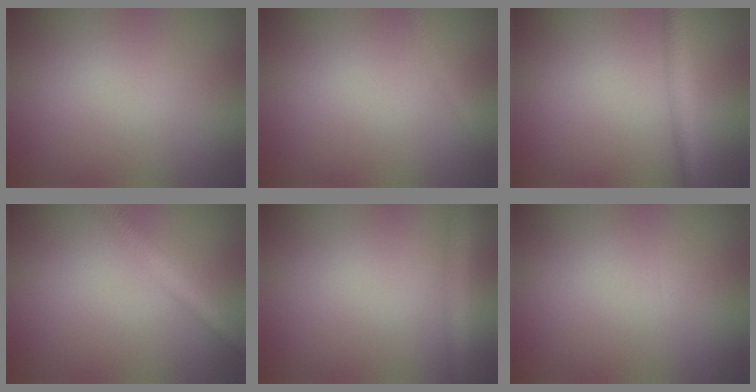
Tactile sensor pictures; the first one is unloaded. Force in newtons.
{"total": 1.1, "press": 1.1, "slide": 0.0}
{"total": 2.5, "press": 2.5, "slide": 0.1}
{"total": 2.9, "press": 2.9, "slide": 0.1}
{"total": 2.7, "press": 2.7, "slide": 0.1}
{"total": 0.0}